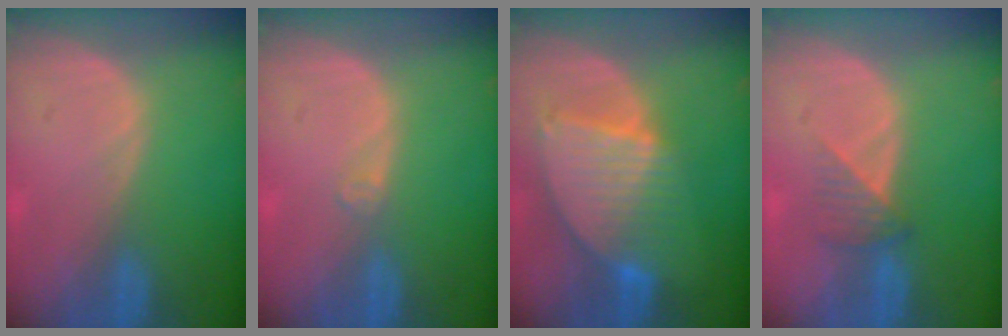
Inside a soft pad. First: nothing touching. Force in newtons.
{"total": 1.1, "press": 0.8, "slide": 0.7}
{"total": 8.6, "press": 7.5, "slide": 4.1}
{"total": 3.1, "press": 2.8, "slide": 1.4}